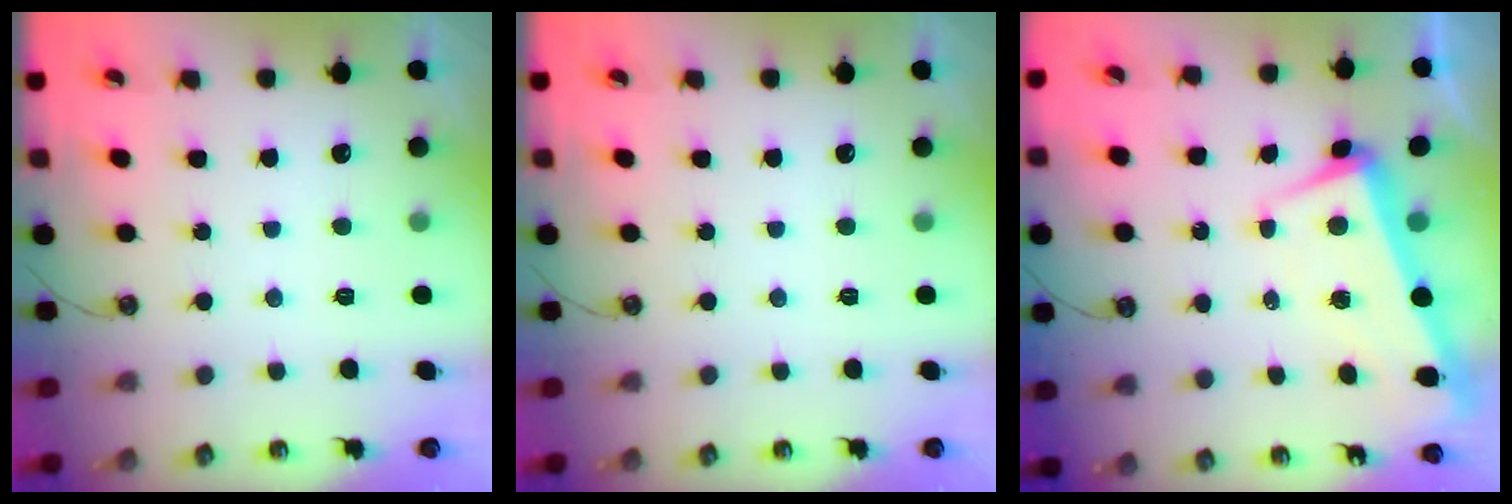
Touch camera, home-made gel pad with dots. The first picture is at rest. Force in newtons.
{"total": 0.0}
{"total": 2.1, "press": 0.5, "slide": 2.1}